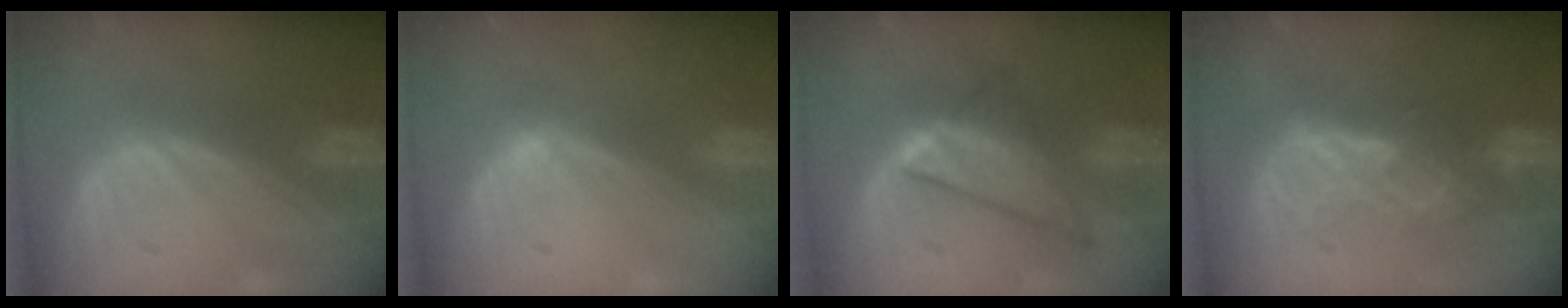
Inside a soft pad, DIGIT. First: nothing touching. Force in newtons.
{"total": 1.0, "press": 1.0, "slide": 0.1}
{"total": 7.5, "press": 7.5, "slide": 0.4}
{"total": 6.6, "press": 6.4, "slide": 1.5}